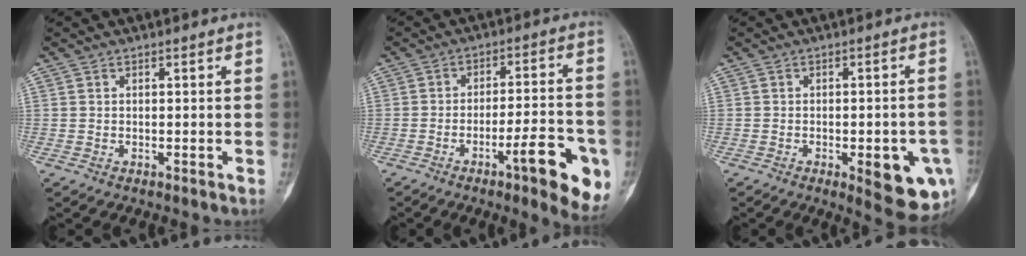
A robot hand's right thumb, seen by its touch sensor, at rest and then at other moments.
{"total": 14.3, "force": [-6.0, 3.3, 12.6], "torque": [-0.155, 0.021, -0.081]}
{"total": 11.4, "force": [-3.8, 3.9, 10.0], "torque": [-0.104, 0.004, -0.038]}